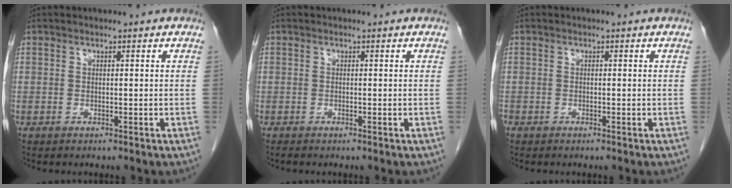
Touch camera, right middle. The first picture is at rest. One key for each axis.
{"total": 0.0}
{"total": 0.0}